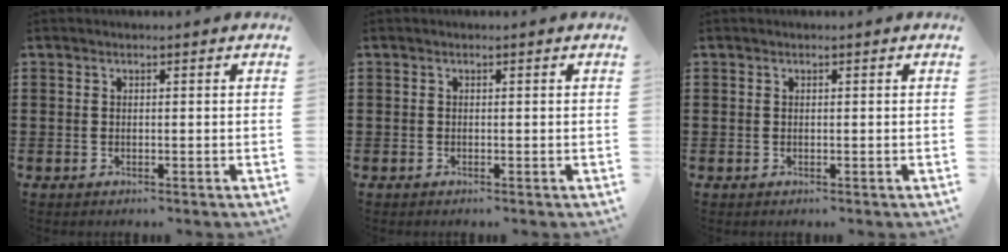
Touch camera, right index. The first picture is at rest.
{"total": 0.0}
{"total": 0.0}